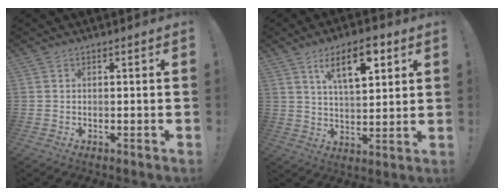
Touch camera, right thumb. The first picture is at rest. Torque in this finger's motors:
{"motor_torque": [0.04, 0.18, 0.61, 0.22, 0.07]}